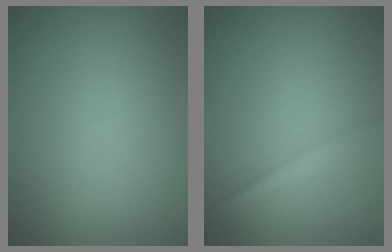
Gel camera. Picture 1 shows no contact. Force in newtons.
{"total": 1.4, "press": 1.4, "slide": 0.0}